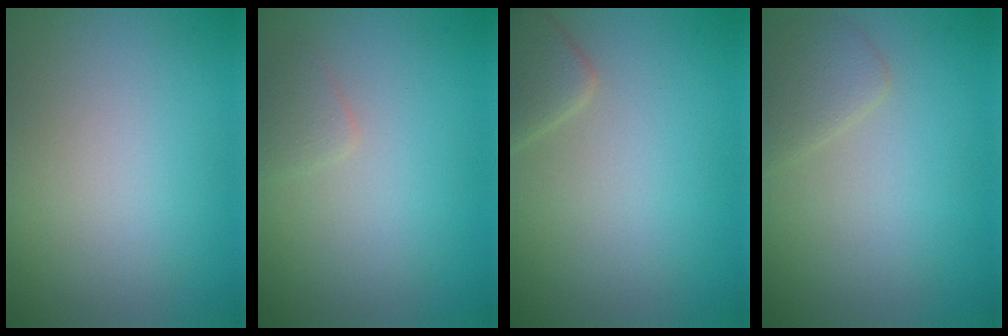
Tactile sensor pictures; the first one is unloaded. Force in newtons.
{"total": 1.1, "press": 1.1, "slide": 0.1}
{"total": 2.3, "press": 2.3, "slide": 0.2}
{"total": 2.0, "press": 2.0, "slide": 0.1}